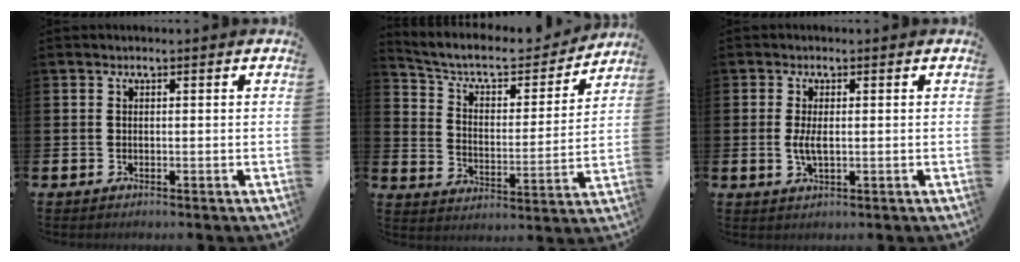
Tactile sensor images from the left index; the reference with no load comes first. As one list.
[{"total": 7.7, "force": [6.8, 2.7, 2.6], "torque": [-0.077, -0.047, 0.111]}, {"total": 2.6, "force": [0.2, 1.0, 2.4], "torque": [-0.032, -0.003, -0.001]}]